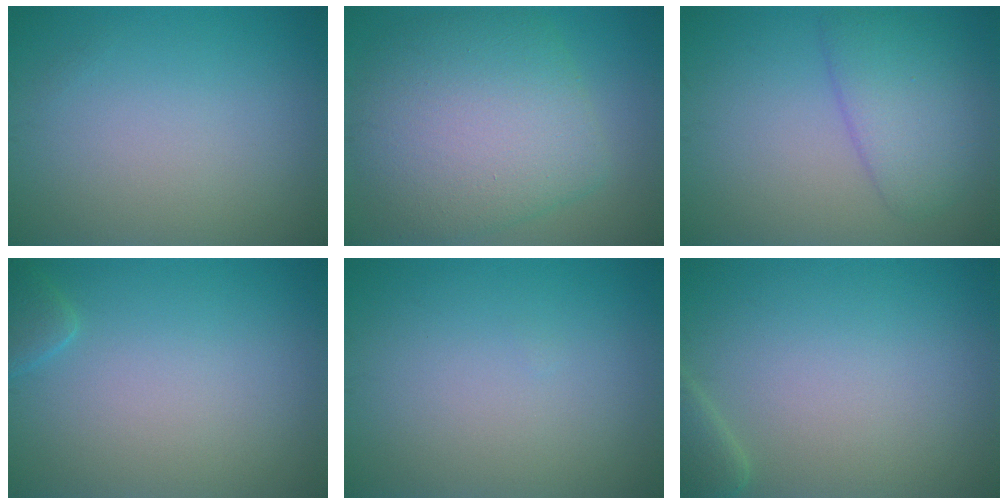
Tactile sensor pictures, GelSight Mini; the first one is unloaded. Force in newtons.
{"total": 9.3, "press": 9.3, "slide": 0.3}
{"total": 4.3, "press": 4.3, "slide": 0.3}
{"total": 1.3, "press": 1.3, "slide": 0.1}
{"total": 0.0}
{"total": 1.9, "press": 1.9, "slide": 0.3}